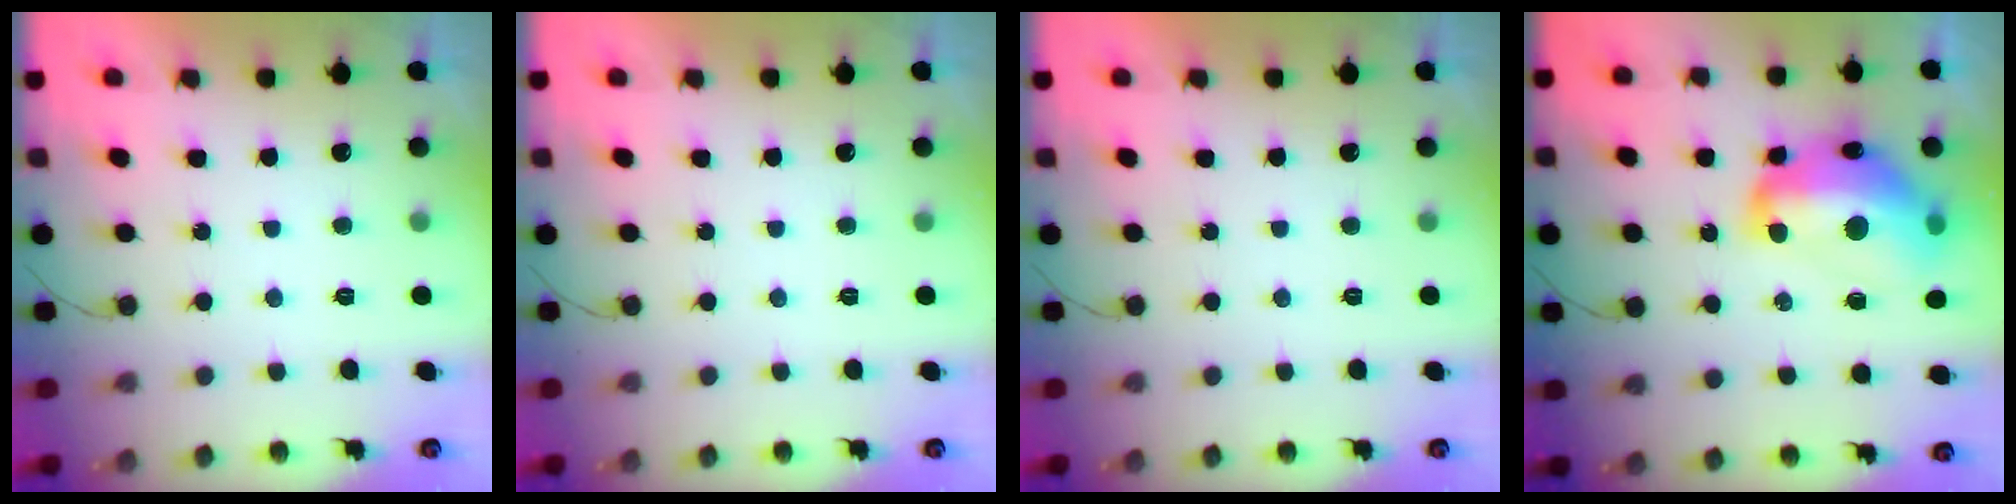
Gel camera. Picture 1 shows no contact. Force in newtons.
{"total": 0.0}
{"total": 0.0}
{"total": 19.3, "press": 19.0, "slide": 3.1}